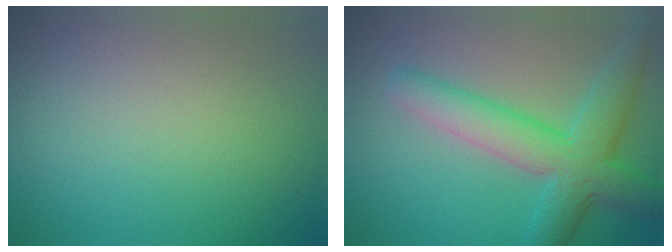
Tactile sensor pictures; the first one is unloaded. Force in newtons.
{"total": 6.5, "press": 6.5, "slide": 0.2}